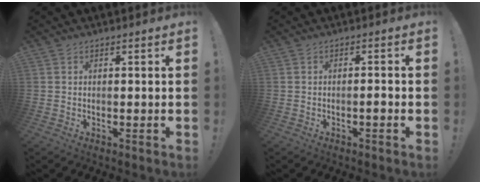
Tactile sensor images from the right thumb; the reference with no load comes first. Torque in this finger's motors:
{"motor_torque": [2.09, 2.92, 1.97, -0.81, 1.01]}